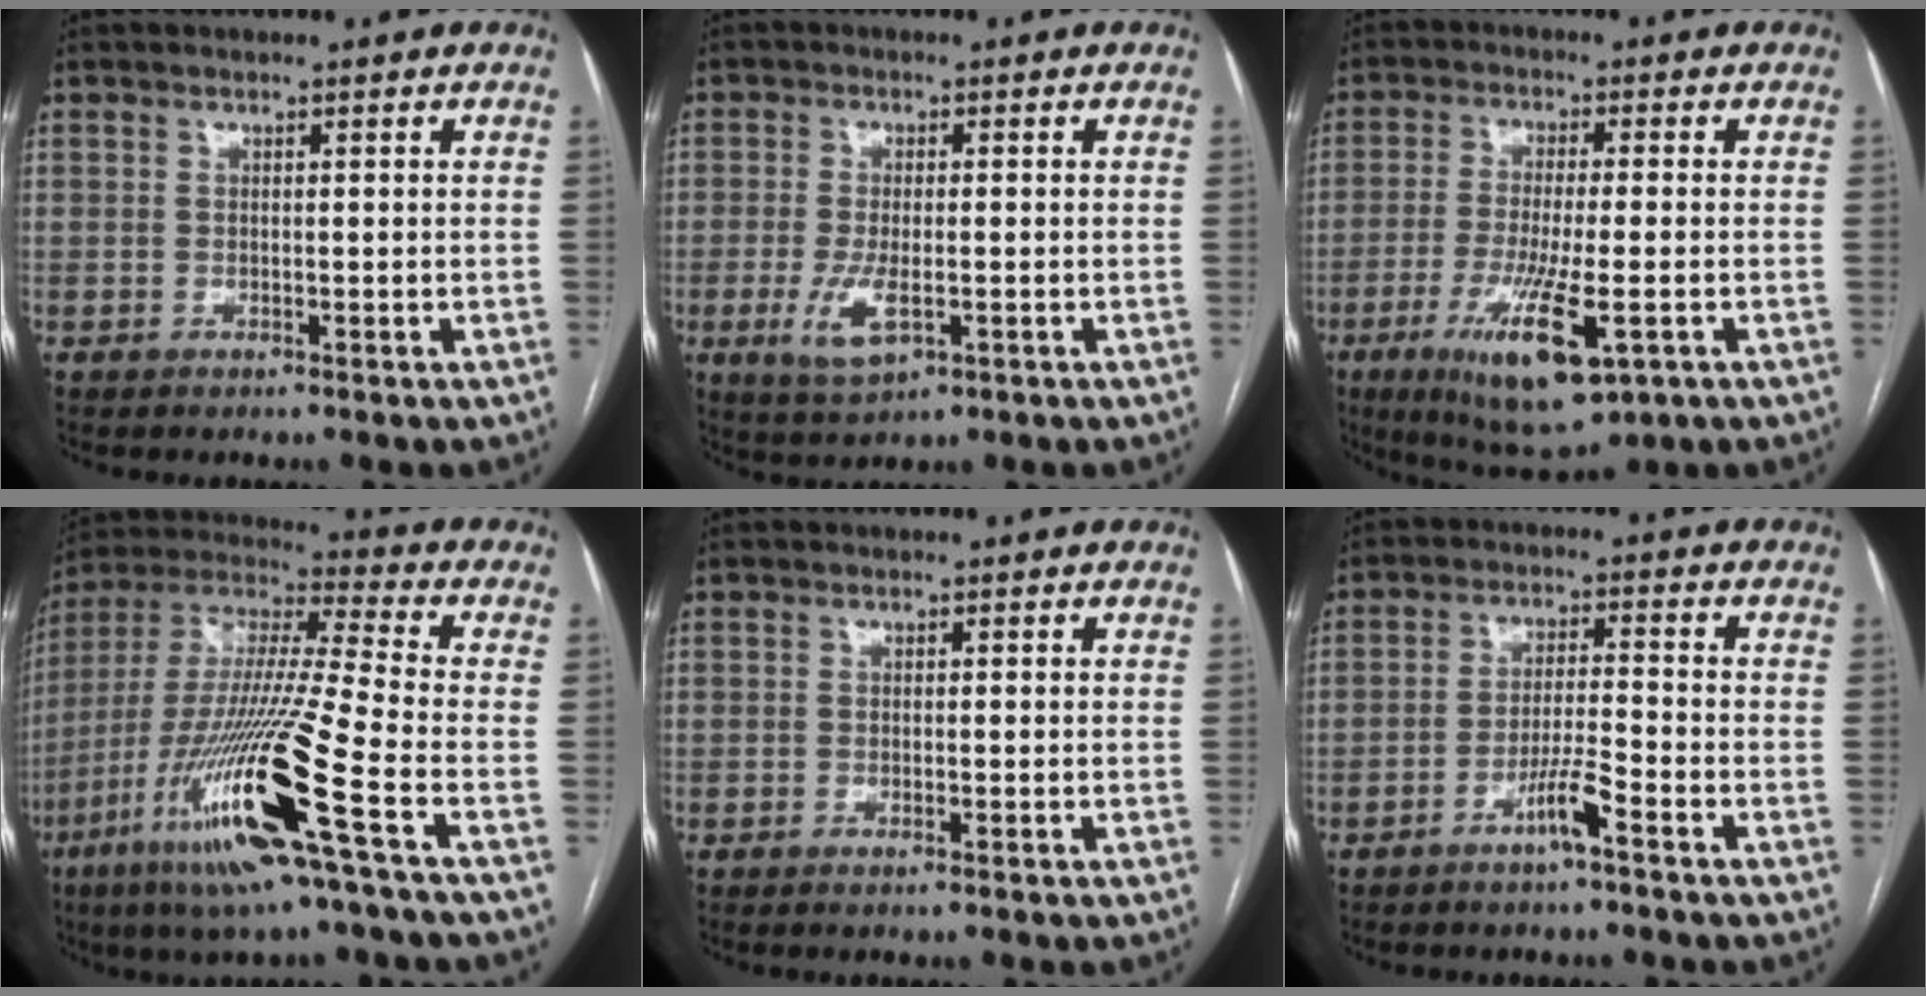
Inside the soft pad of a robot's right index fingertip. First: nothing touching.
{"total": 5.7, "force": [-1.7, 2.4, 4.9], "torque": [-0.103, -0.009, -0.024]}
{"total": 12.6, "force": [-5.0, 2.4, 11.3], "torque": [-0.207, -0.034, -0.077]}
{"total": 20.4, "force": [-8.9, -0.6, 18.3], "torque": [-0.395, -0.041, -0.174]}
{"total": 0.6, "force": [-0.4, -0.1, 0.4], "torque": [-0.009, 0.000, -0.008]}
{"total": 4.6, "force": [-2.9, 0.0, 3.5], "torque": [-0.067, 0.000, -0.054]}